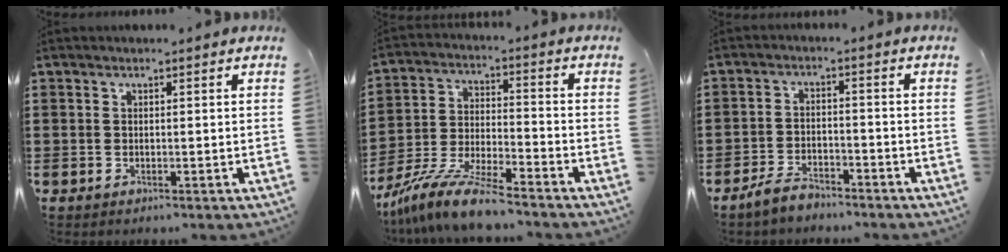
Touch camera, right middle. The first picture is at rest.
{"total": 9.8, "force": [-8.9, 0.5, 4.0], "torque": [-0.082, 0.011, -0.177]}
{"total": 3.6, "force": [-3.4, 1.0, 1.0], "torque": [-0.027, 0.007, -0.070]}